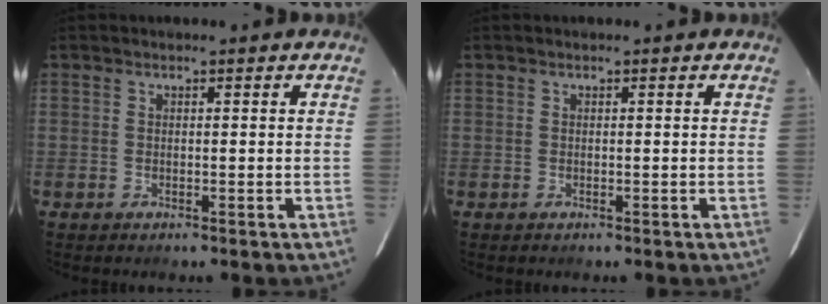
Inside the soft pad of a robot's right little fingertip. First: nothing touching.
{"total": 0.0}